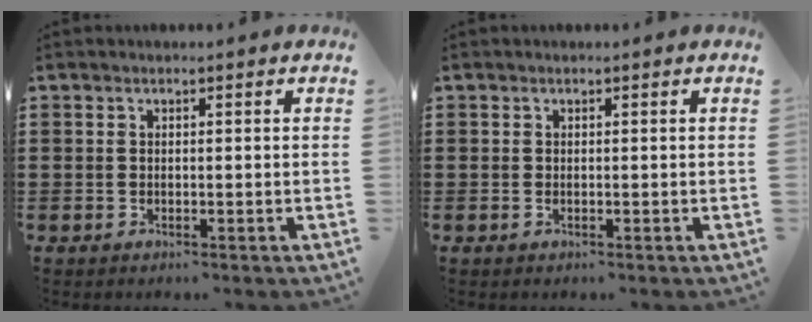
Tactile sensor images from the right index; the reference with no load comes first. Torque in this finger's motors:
{"motor_torque": [0.00, 2.14, 0.01, -0.01]}